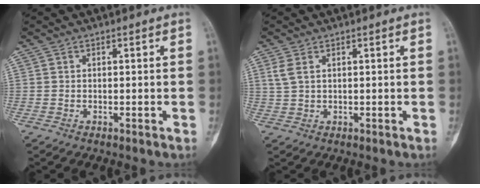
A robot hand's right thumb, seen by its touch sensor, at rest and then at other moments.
{"total": 2.8, "force": [1.2, 1.5, 2.1], "torque": [-0.053, 0.005, 0.034]}